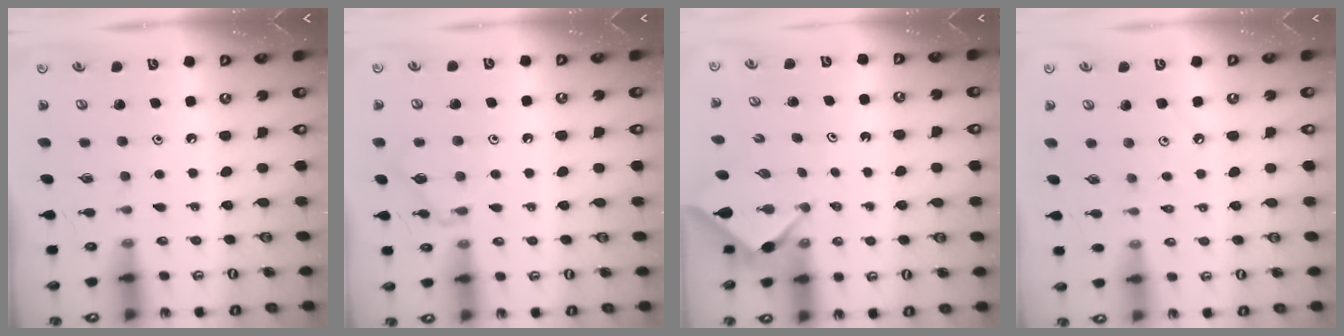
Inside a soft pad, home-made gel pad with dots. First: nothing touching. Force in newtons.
{"total": 5.8, "press": 5.7, "slide": 0.7}
{"total": 2.9, "press": 2.9, "slide": 0.4}
{"total": 2.7, "press": 2.7, "slide": 0.2}